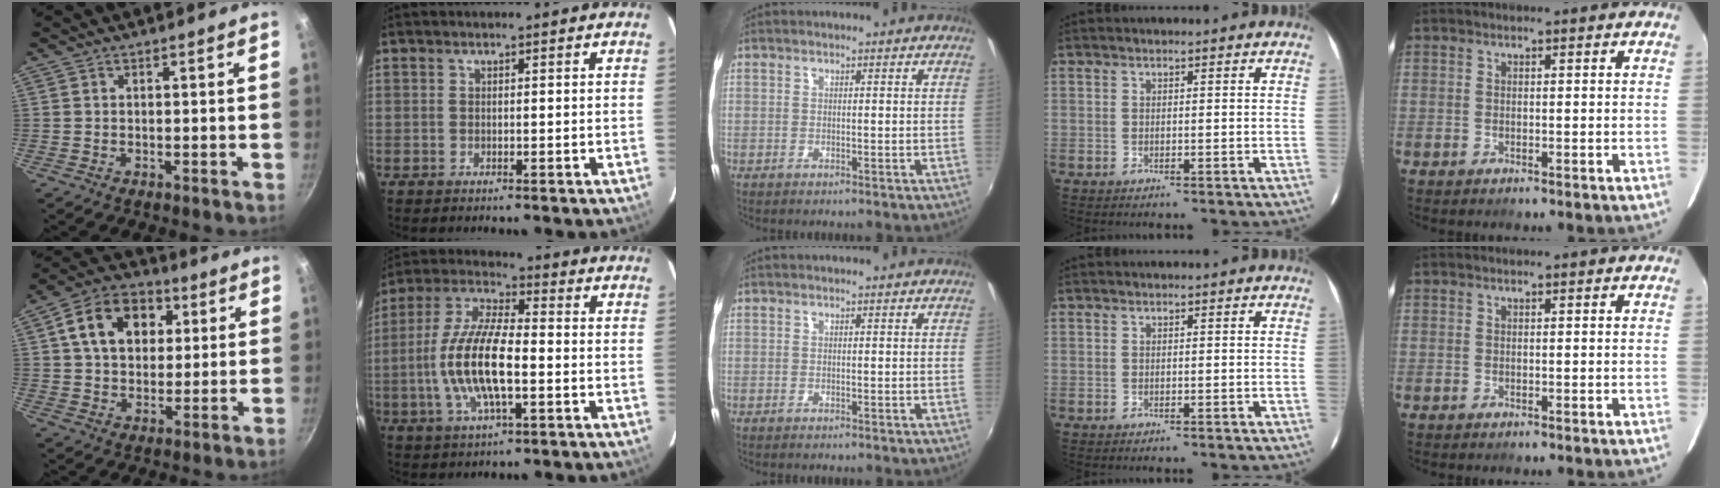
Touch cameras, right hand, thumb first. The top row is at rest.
{"thumb": {"total": 14.3, "force": [4.2, 10.4, 8.9], "torque": [-0.126, 0.013, 0.057]}, "index": {"total": 14.5, "force": [-2.9, 4.7, 13.4], "torque": [-0.275, -0.001, -0.059]}}